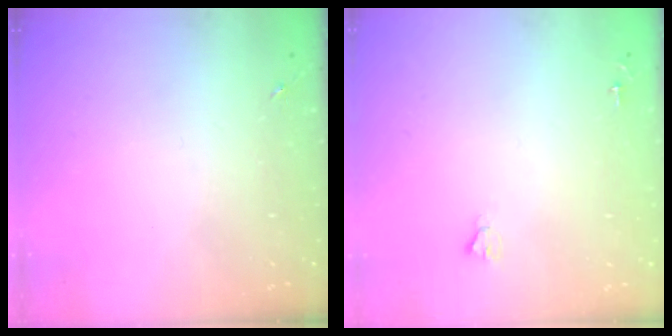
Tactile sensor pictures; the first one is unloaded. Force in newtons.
{"total": 1.8, "press": 1.8, "slide": 0.1}